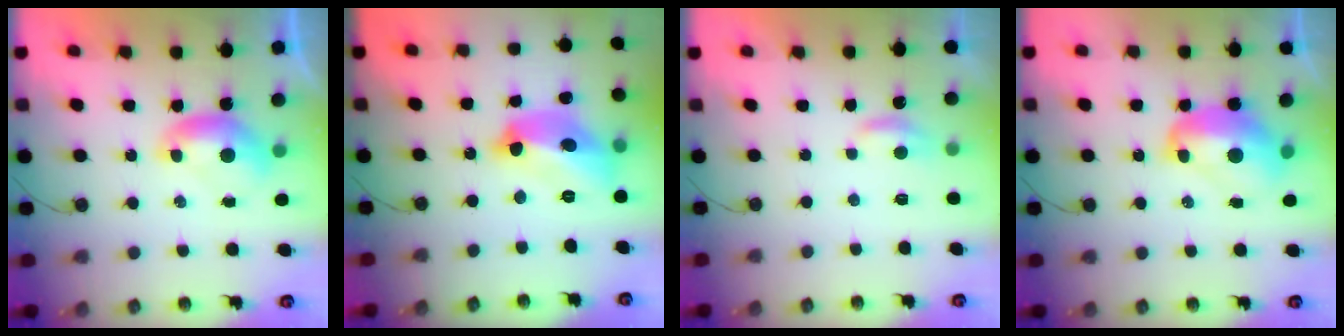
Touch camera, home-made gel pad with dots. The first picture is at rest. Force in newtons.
{"total": 13.4, "press": 13.4, "slide": 0.8}
{"total": 1.4, "press": 1.3, "slide": 0.5}
{"total": 3.8, "press": 3.8, "slide": 0.5}